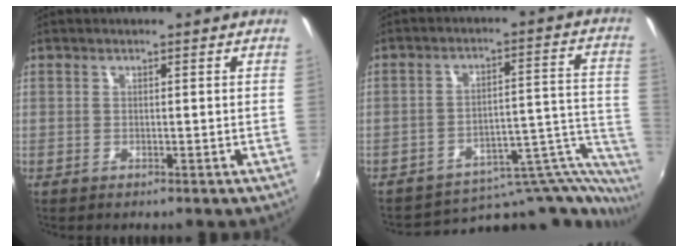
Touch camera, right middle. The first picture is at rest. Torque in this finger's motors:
{"motor_torque": [0.31, -0.60, -0.04, 0.00]}